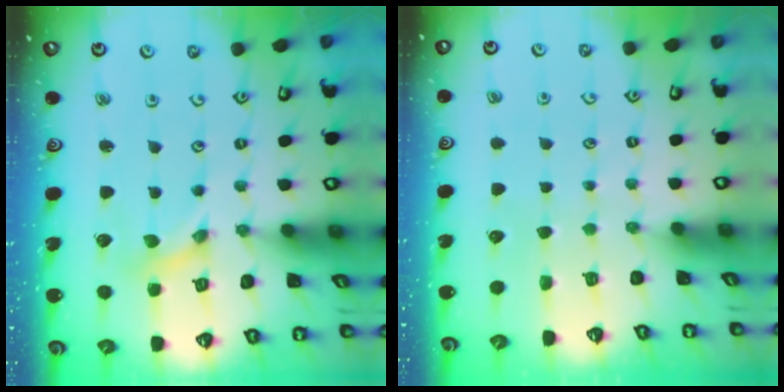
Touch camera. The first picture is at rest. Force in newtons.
{"total": 0.0}